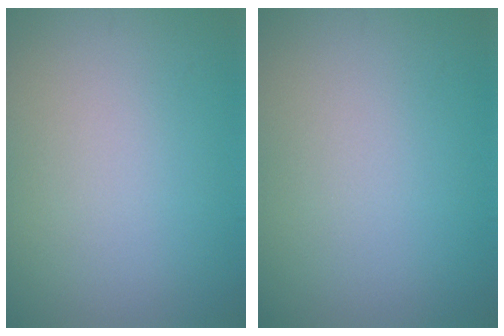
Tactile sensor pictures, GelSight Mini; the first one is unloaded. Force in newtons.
{"total": 0.0}